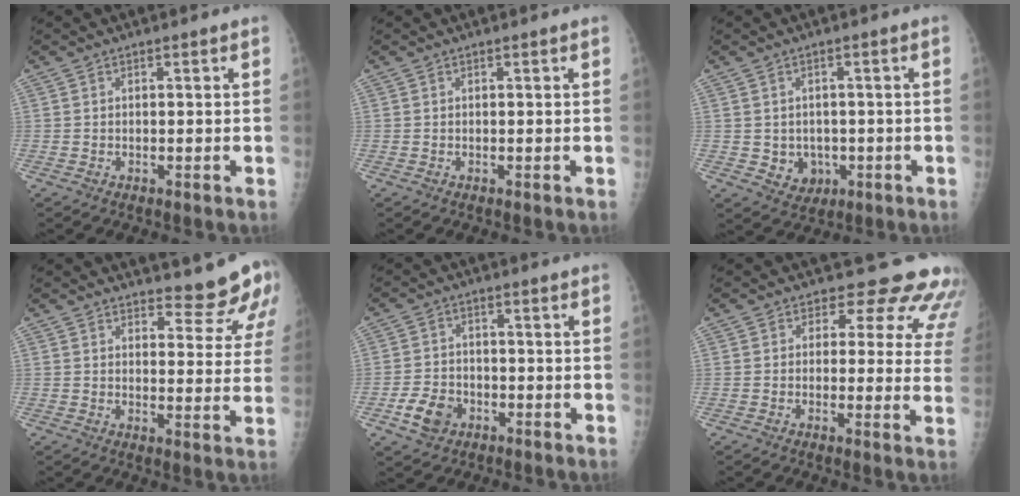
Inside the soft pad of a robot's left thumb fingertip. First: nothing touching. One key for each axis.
{"total": 0.0}
{"total": 5.0, "fx": -0.9, "fy": 4.4, "fz": 2.2, "tx": -0.010, "ty": 0.003, "tz": 0.000}
{"total": 9.3, "fx": 8.6, "fy": 2.5, "fz": 2.5, "tx": 0.002, "ty": -0.070, "tz": 0.091}
{"total": 6.4, "fx": -2.9, "fy": 4.8, "fz": 3.0, "tx": -0.046, "ty": 0.016, "tz": -0.049}
{"total": 12.8, "fx": 10.5, "fy": 6.4, "fz": 3.4, "tx": 0.023, "ty": -0.050, "tz": 0.086}